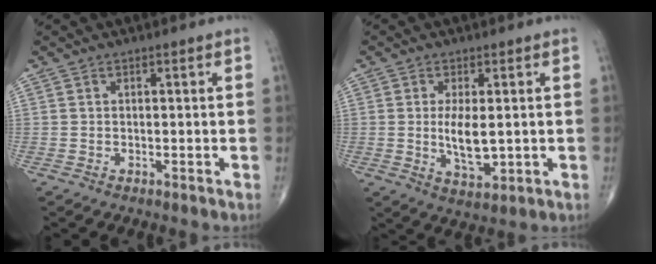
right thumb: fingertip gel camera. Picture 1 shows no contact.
{"total": 6.6, "force": [0.1, 2.7, 6.0], "torque": [-0.104, -0.017, 0.007]}